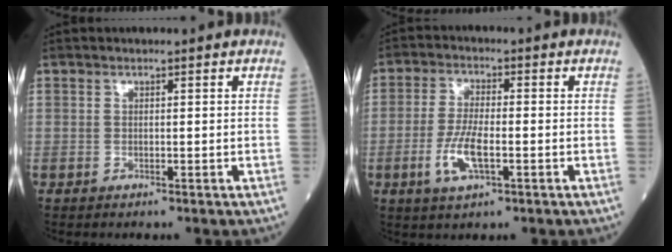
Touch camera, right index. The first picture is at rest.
{"total": 6.4, "force": [-2.1, 1.6, 5.9], "torque": [-0.124, -0.004, -0.038]}